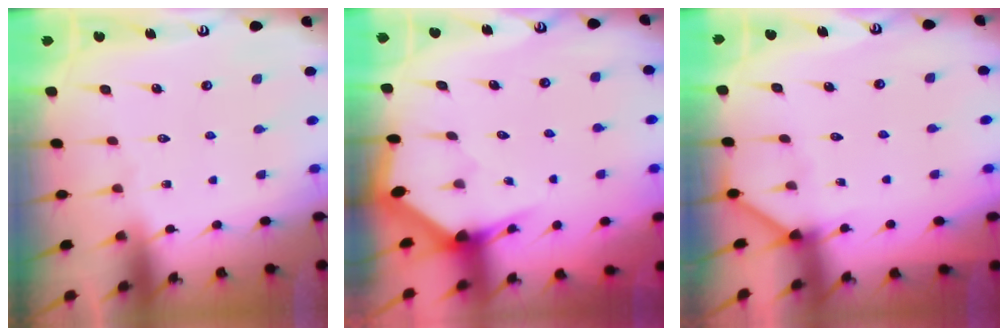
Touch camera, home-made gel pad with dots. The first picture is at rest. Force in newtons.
{"total": 2.8, "press": 2.8, "slide": 0.1}
{"total": 2.7, "press": 2.7, "slide": 0.4}